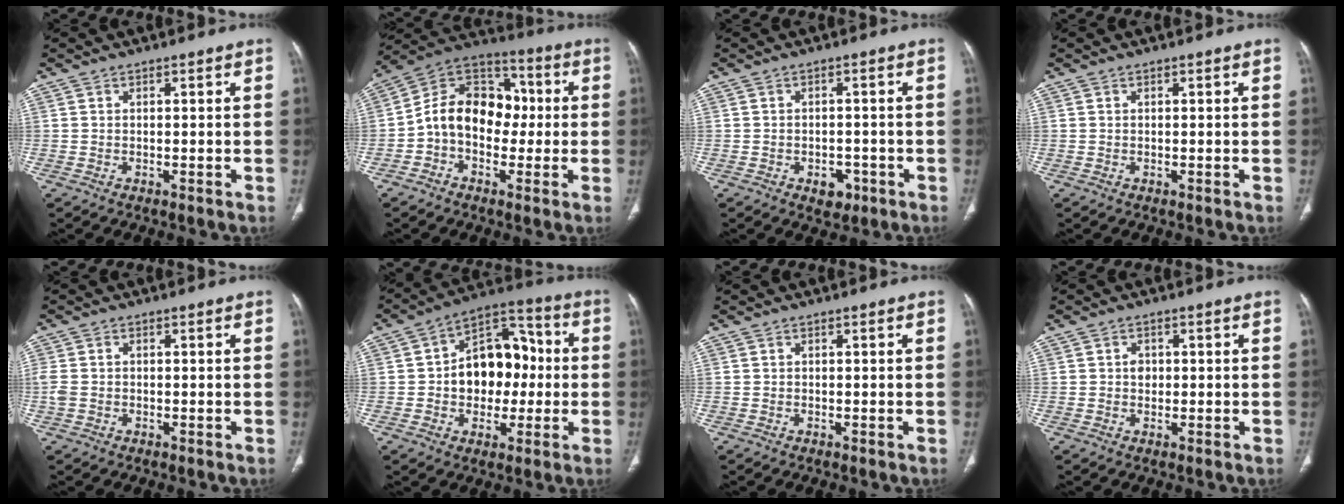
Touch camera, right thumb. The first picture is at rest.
{"total": 14.6, "force": [-1.0, 10.8, 9.8], "torque": [-0.126, 0.042, -0.032]}
{"total": 3.7, "force": [-1.8, 2.6, 2.0], "torque": [-0.010, 0.008, -0.018]}
{"total": 0.0}
{"total": 2.7, "force": [-0.2, 2.0, 1.8], "torque": [-0.057, 0.008, -0.002]}
{"total": 15.4, "force": [-0.2, 10.9, 10.9], "torque": [-0.108, 0.036, -0.007]}
{"total": 0.0}
{"total": 1.9, "force": [0.2, 1.5, 1.0], "torque": [-0.008, 0.003, 0.004]}